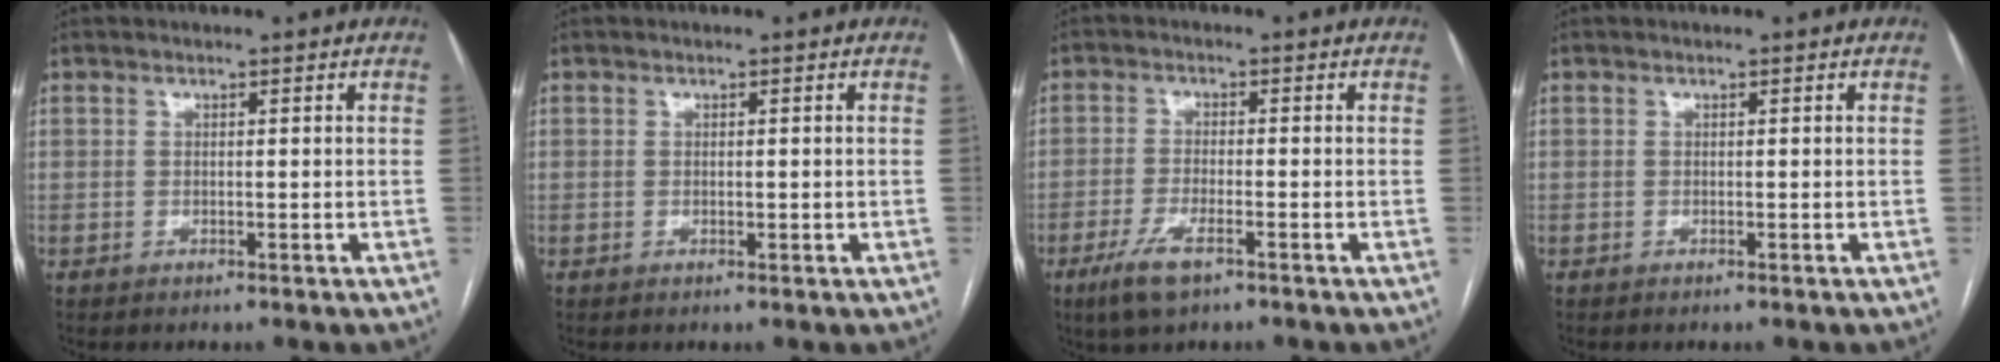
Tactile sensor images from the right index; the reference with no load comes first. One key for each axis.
{"total": 0.5, "fx": 0.1, "fy": 0.4, "fz": 0.4, "tx": -0.004, "ty": 0.000, "tz": 0.003}
{"total": 5.6, "fx": -3.4, "fy": 1.2, "fz": 4.3, "tx": -0.097, "ty": -0.011, "tz": -0.060}
{"total": 0.0}